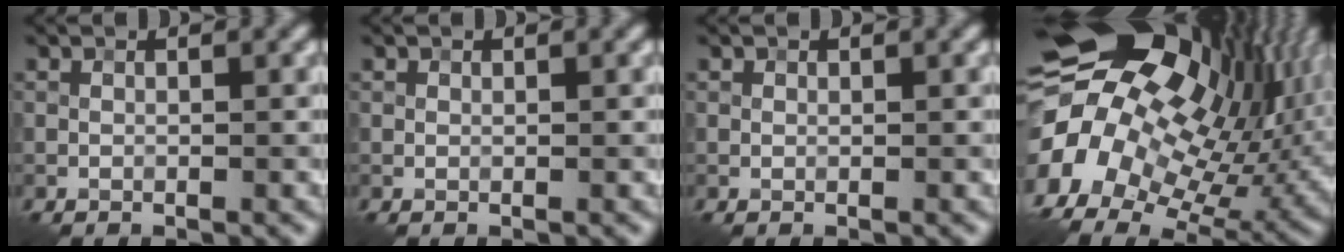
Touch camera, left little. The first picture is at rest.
{"total": 0.0}
{"total": 0.0}
{"total": 20.1, "force": [1.6, 14.4, 14.0], "torque": [-0.232, -0.012, 0.032]}